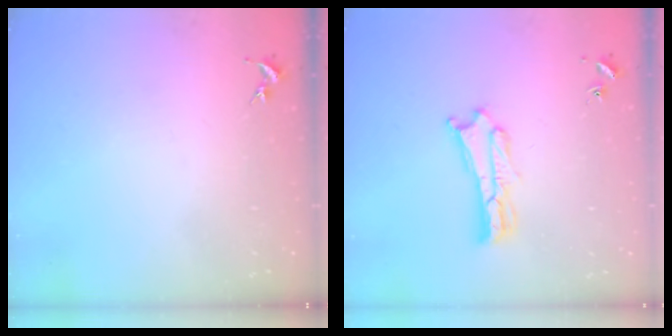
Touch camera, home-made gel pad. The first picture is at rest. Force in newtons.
{"total": 1.8, "press": 1.8, "slide": 0.3}